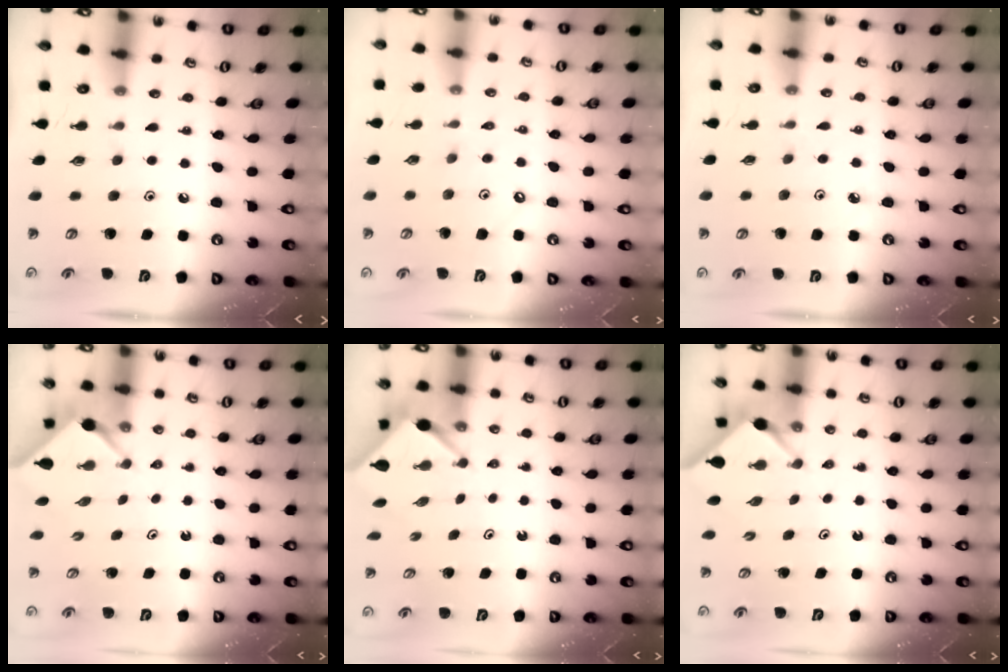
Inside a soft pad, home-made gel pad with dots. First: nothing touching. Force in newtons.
{"total": 2.3, "press": 2.3, "slide": 0.4}
{"total": 2.9, "press": 2.9, "slide": 0.3}
{"total": 2.5, "press": 2.5, "slide": 0.3}
{"total": 2.9, "press": 2.9, "slide": 0.1}
{"total": 2.9, "press": 2.9, "slide": 0.4}